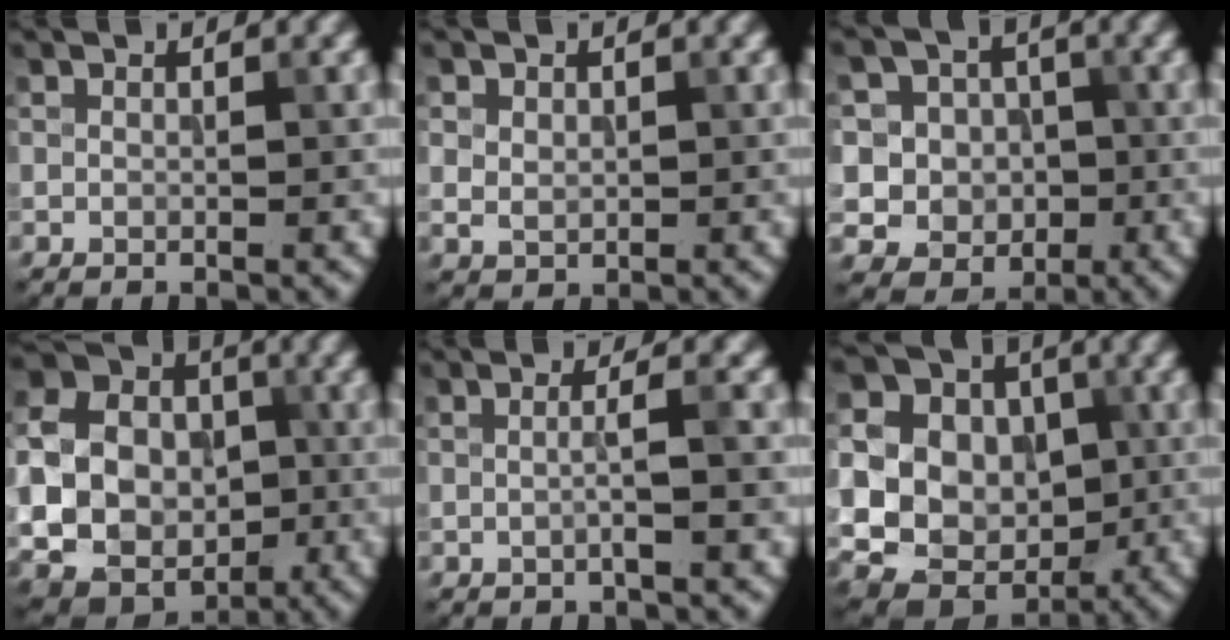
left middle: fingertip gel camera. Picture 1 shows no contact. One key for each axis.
{"total": 1.7, "fx": 0.5, "fy": 1.4, "fz": 0.8, "tx": -0.011, "ty": -0.003, "tz": 0.012}
{"total": 6.8, "fx": -0.1, "fy": 6.5, "fz": 2.0, "tx": -0.028, "ty": 0.030, "tz": -0.031}
{"total": 12.1, "fx": -1.2, "fy": 10.4, "fz": 6.1, "tx": -0.130, "ty": -0.006, "tz": -0.029}
{"total": 2.2, "fx": -0.1, "fy": 0.4, "fz": 2.1, "tx": -0.031, "ty": 0.002, "tz": -0.009}
{"total": 17.7, "fx": 0.5, "fy": 16.2, "fz": 7.2, "tx": -0.181, "ty": 0.015, "tz": -0.012}